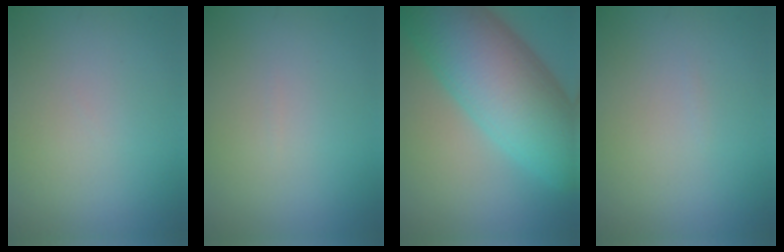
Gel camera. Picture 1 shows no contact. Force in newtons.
{"total": 0.0}
{"total": 13.9, "press": 13.9, "slide": 0.4}
{"total": 0.0}